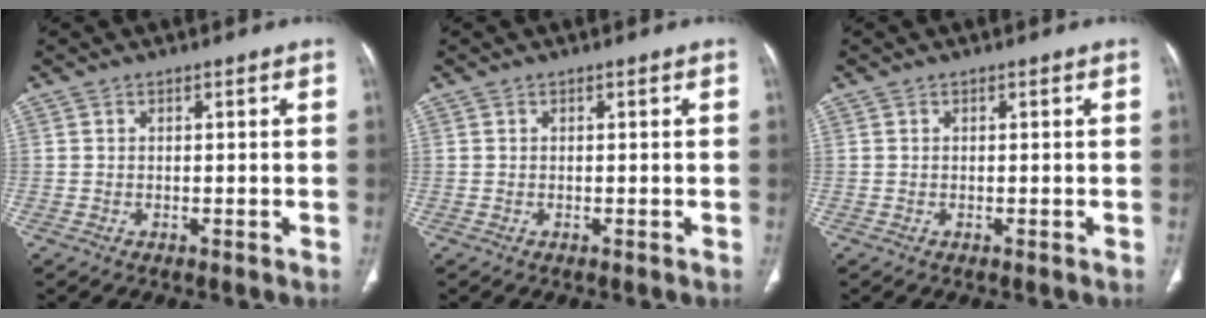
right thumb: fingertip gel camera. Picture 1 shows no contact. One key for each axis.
{"total": 0.0}
{"total": 0.0}